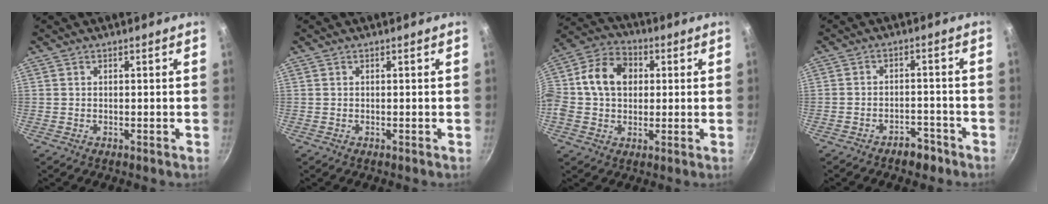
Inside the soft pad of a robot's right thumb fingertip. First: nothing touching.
{"total": 0.0}
{"total": 14.6, "force": [1.8, 11.0, 9.4], "torque": [-0.160, 0.028, 0.008]}
{"total": 4.7, "force": [-3.3, 2.5, 2.2], "torque": [-0.015, 0.037, -0.033]}